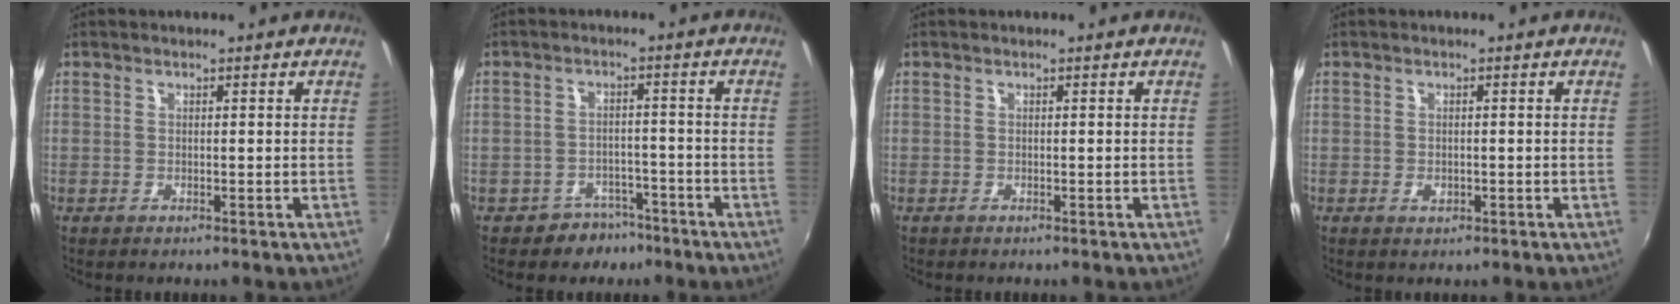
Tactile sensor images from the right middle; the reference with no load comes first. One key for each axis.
{"total": 5.2, "fx": -3.7, "fy": 3.6, "fz": 0.1, "tx": -0.006, "ty": 0.026, "tz": -0.048}
{"total": 0.0}
{"total": 1.3, "fx": -0.5, "fy": 1.0, "fz": 0.6, "tx": -0.009, "ty": -0.002, "tz": -0.008}